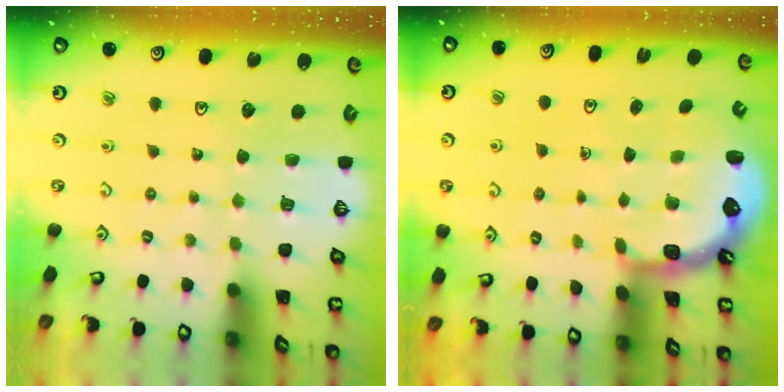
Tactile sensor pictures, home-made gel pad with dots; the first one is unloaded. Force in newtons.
{"total": 2.3, "press": 2.0, "slide": 1.2}